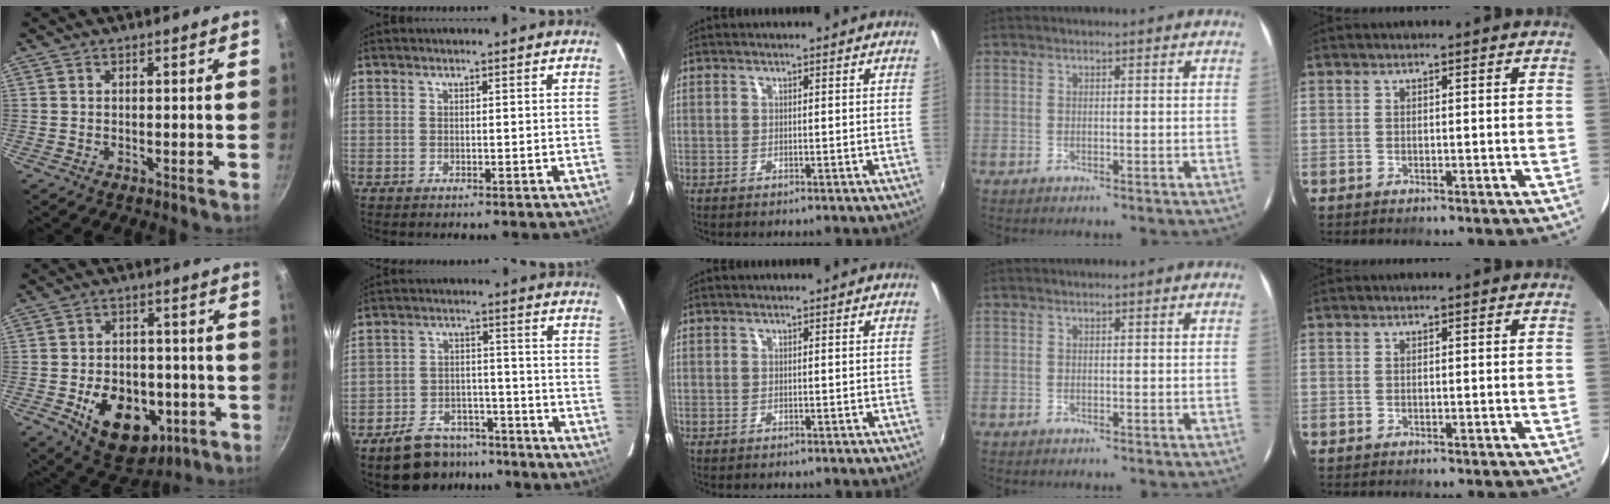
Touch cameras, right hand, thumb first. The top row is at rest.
{"thumb": {"total": 16.4, "force": [-5.2, 11.4, 10.5], "torque": [-0.122, 0.022, -0.057]}, "index": {"total": 11.3, "force": [-8.9, 6.0, 3.4], "torque": [-0.083, 0.020, -0.118]}}